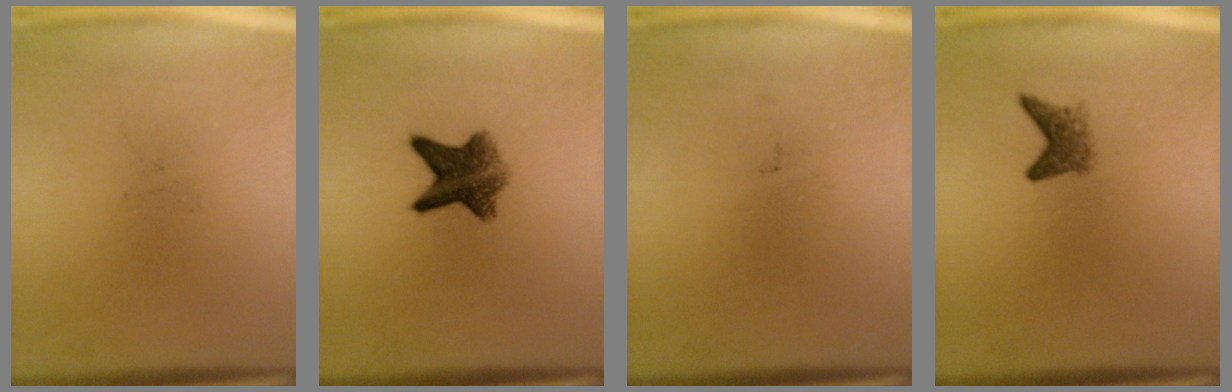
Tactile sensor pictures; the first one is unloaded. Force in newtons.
{"total": 7.4}
{"total": 0.0}
{"total": 2.3}